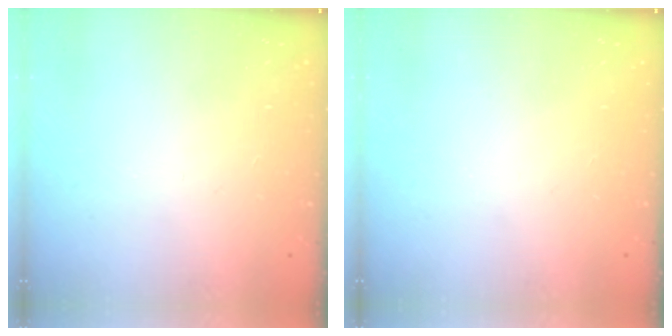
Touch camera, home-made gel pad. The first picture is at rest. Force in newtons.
{"total": 0.0}